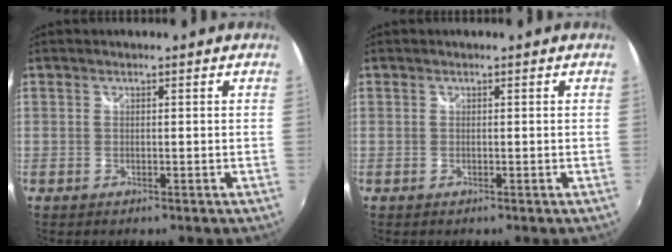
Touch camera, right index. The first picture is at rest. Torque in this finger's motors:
{"motor_torque": [-0.02, 0.00, 0.00, 0.00]}